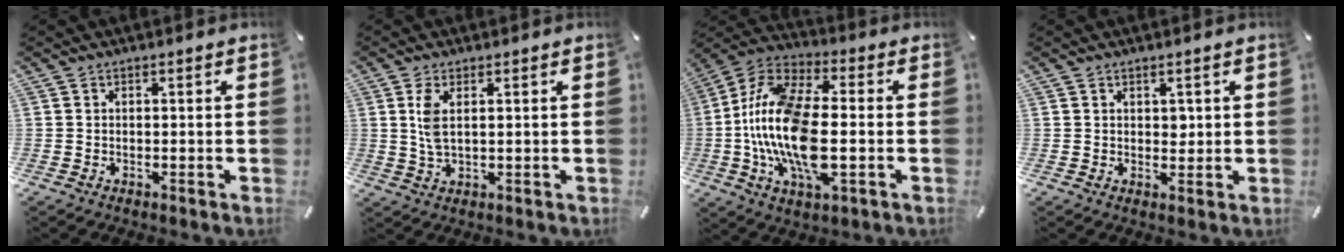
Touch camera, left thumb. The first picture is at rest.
{"total": 4.8, "force": [1.1, 1.8, 4.3], "torque": [-0.104, -0.001, 0.014]}
{"total": 19.5, "force": [-2.6, 9.1, 17.0], "torque": [-0.363, -0.006, -0.047]}
{"total": 1.7, "force": [0.8, 1.2, 0.7], "torque": [0.000, -0.003, 0.010]}